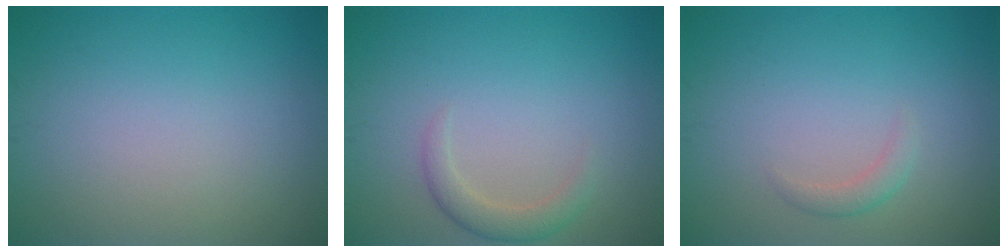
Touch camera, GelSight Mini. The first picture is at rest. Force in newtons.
{"total": 1.9, "press": 1.9, "slide": 0.1}
{"total": 1.2, "press": 1.2, "slide": 0.1}